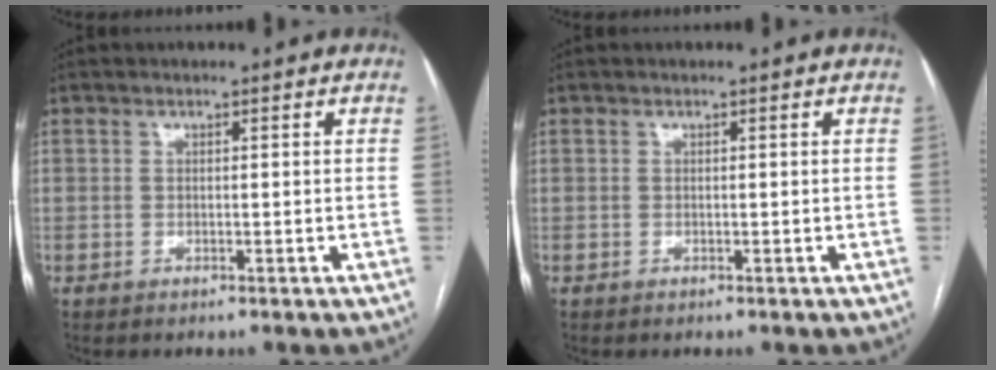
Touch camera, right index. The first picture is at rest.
{"total": 0.0}